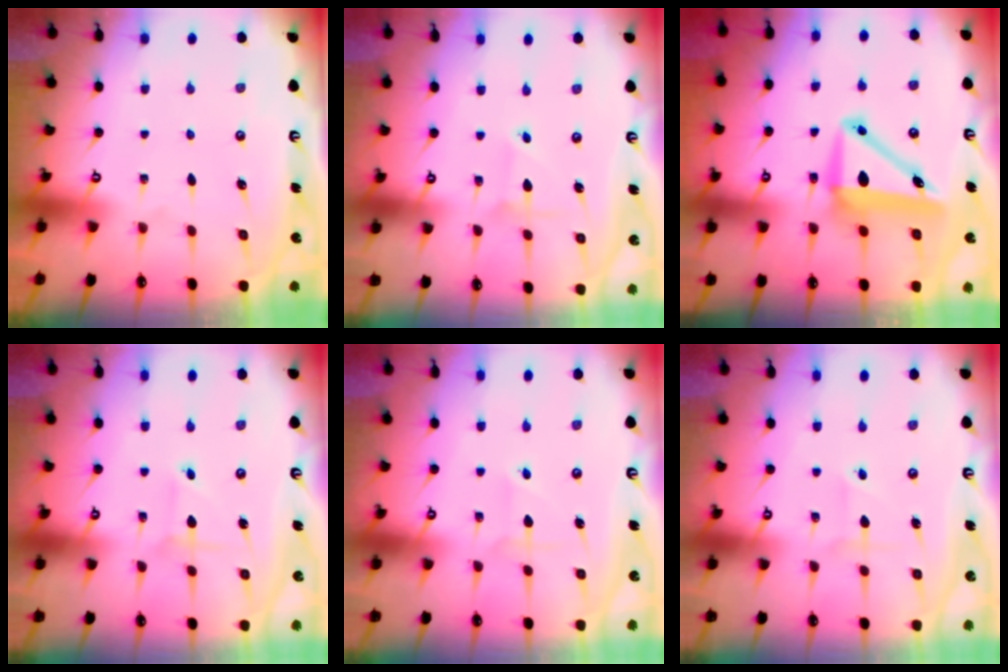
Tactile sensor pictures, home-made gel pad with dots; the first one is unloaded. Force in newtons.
{"total": 1.9, "press": 1.9, "slide": 0.3}
{"total": 9.3, "press": 8.7, "slide": 3.2}
{"total": 1.1, "press": 1.1, "slide": 0.1}
{"total": 3.0, "press": 3.0, "slide": 0.2}
{"total": 1.7, "press": 1.5, "slide": 0.9}